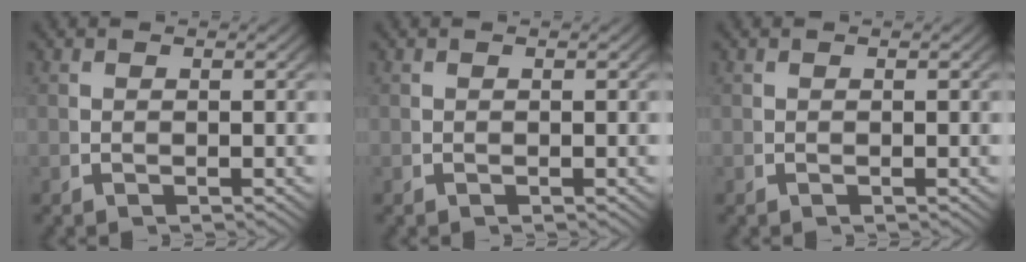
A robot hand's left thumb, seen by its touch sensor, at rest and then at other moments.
{"total": 0.0}
{"total": 0.0}